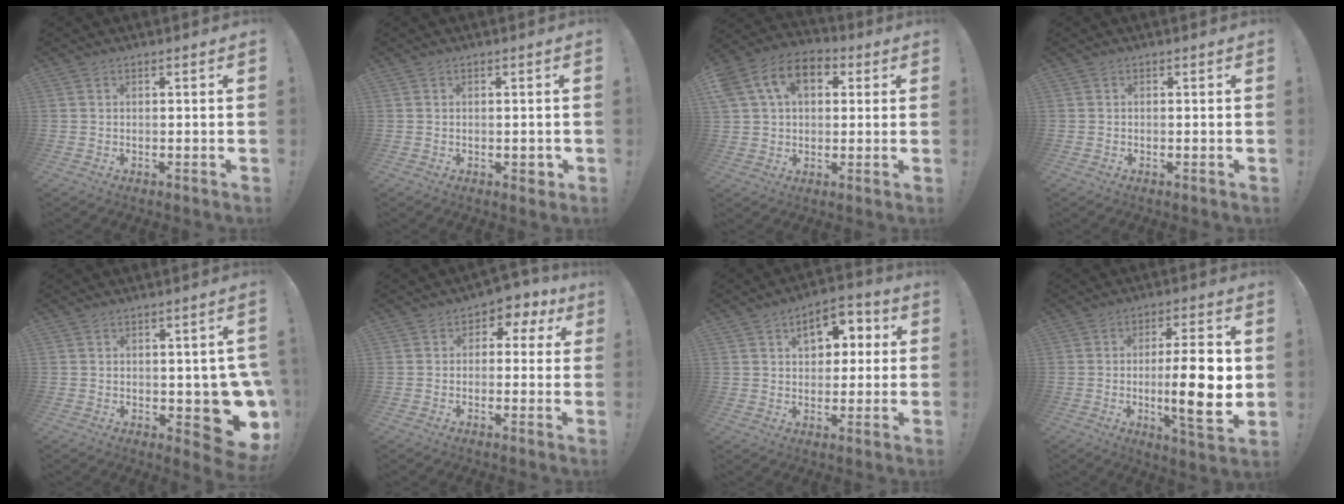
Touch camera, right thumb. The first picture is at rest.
{"total": 2.1, "force": [-0.2, 1.4, 1.5], "torque": [-0.017, 0.003, -0.002]}
{"total": 14.4, "force": [5.2, 10.1, 8.8], "torque": [-0.153, -0.001, 0.102]}
{"total": 0.0}
{"total": 11.0, "force": [-2.3, 5.7, 9.1], "torque": [-0.081, 0.000, -0.026]}
{"total": 3.7, "force": [0.4, 3.1, 2.0], "torque": [-0.019, -0.001, 0.005]}
{"total": 10.1, "force": [3.2, 6.7, 6.9], "torque": [-0.090, -0.001, 0.053]}
{"total": 15.8, "force": [-0.7, 3.3, 15.4], "torque": [-0.239, -0.014, -0.016]}